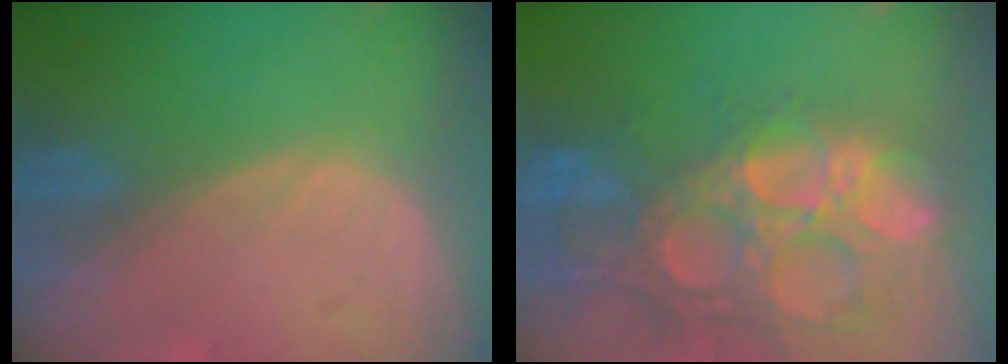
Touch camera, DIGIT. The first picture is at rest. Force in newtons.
{"total": 15.1, "press": 12.5, "slide": 8.5}